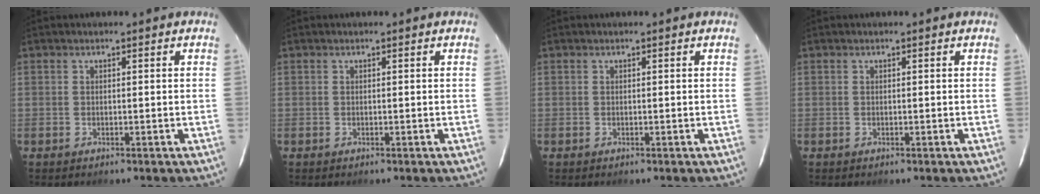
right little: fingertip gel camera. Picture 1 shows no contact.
{"total": 0.0}
{"total": 0.0}
{"total": 0.0}